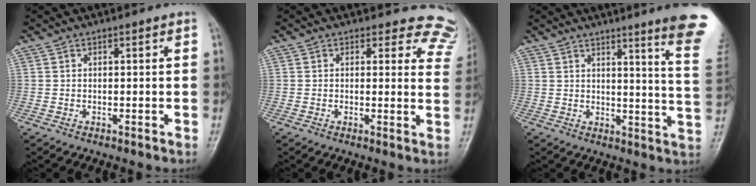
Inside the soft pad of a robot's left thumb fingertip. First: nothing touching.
{"total": 9.8, "force": [8.8, 4.3, 0.1], "torque": [0.064, -0.056, 0.050]}
{"total": 14.6, "force": [10.1, -0.2, 10.5], "torque": [-0.114, -0.079, 0.108]}